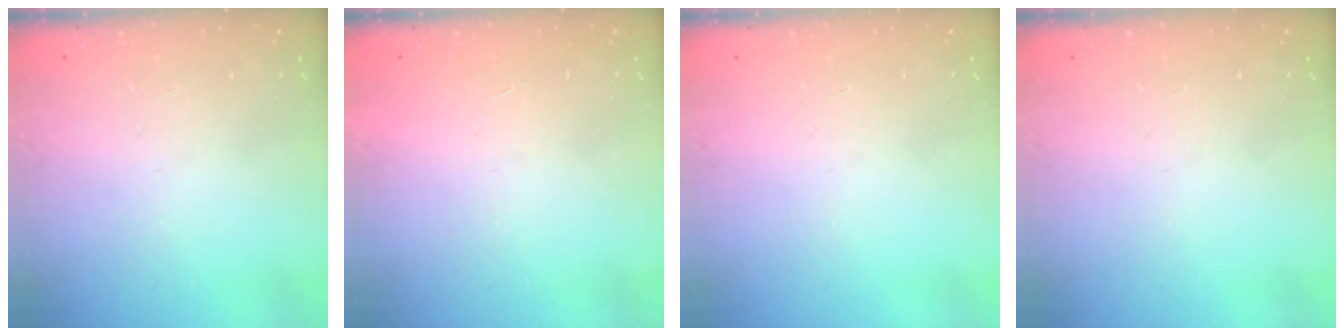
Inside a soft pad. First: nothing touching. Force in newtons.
{"total": 1.6, "press": 1.6, "slide": 0.1}
{"total": 0.0}
{"total": 0.0}